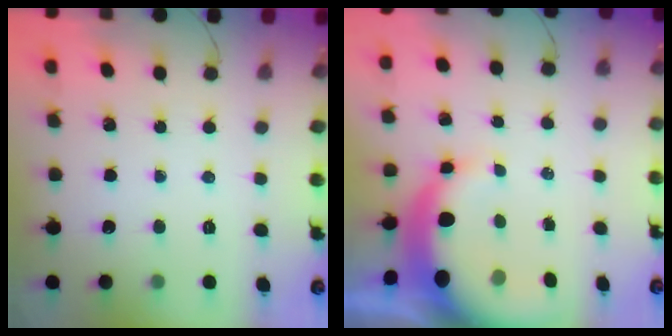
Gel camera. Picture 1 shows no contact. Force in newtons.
{"total": 10.3, "press": 10.1, "slide": 2.2}